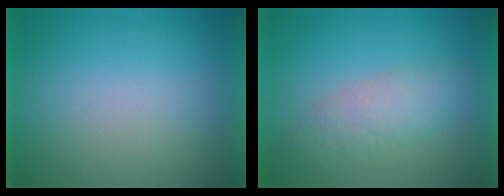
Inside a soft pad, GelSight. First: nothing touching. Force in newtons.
{"total": 2.8}